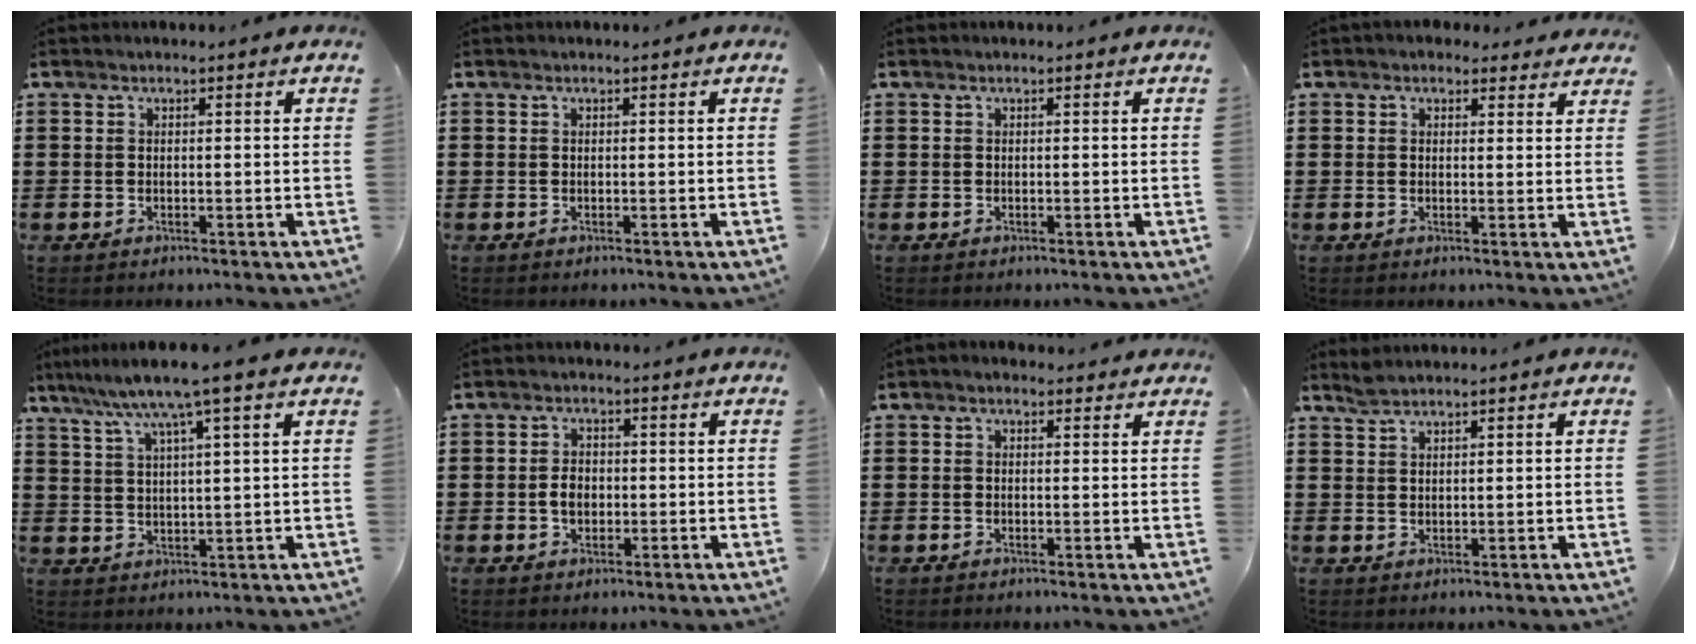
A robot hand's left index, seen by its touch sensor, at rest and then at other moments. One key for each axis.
{"total": 0.0}
{"total": 0.0}
{"total": 1.9, "fx": 1.7, "fy": 0.9, "fz": 0.2, "tx": -0.004, "ty": 0.001, "tz": 0.029}
{"total": 7.1, "fx": 4.8, "fy": -0.4, "fz": 5.2, "tx": -0.116, "ty": -0.014, "tz": 0.078}
{"total": 3.0, "fx": -0.4, "fy": 2.1, "fz": 2.0, "tx": -0.042, "ty": 0.005, "tz": -0.010}
{"total": 1.0, "fx": 0.5, "fy": 0.7, "fz": 0.5, "tx": -0.012, "ty": 0.007, "tz": 0.008}
{"total": 1.7, "fx": 1.6, "fy": 0.2, "fz": 0.6, "tx": -0.016, "ty": 0.000, "tz": 0.030}